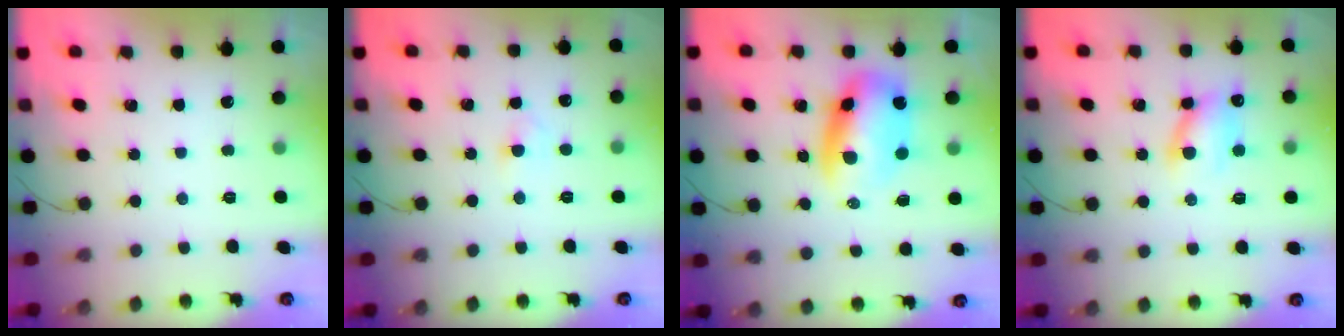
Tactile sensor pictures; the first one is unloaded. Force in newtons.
{"total": 2.5, "press": 2.3, "slide": 0.9}
{"total": 10.2, "press": 9.9, "slide": 2.4}
{"total": 9.2, "press": 9.1, "slide": 0.9}